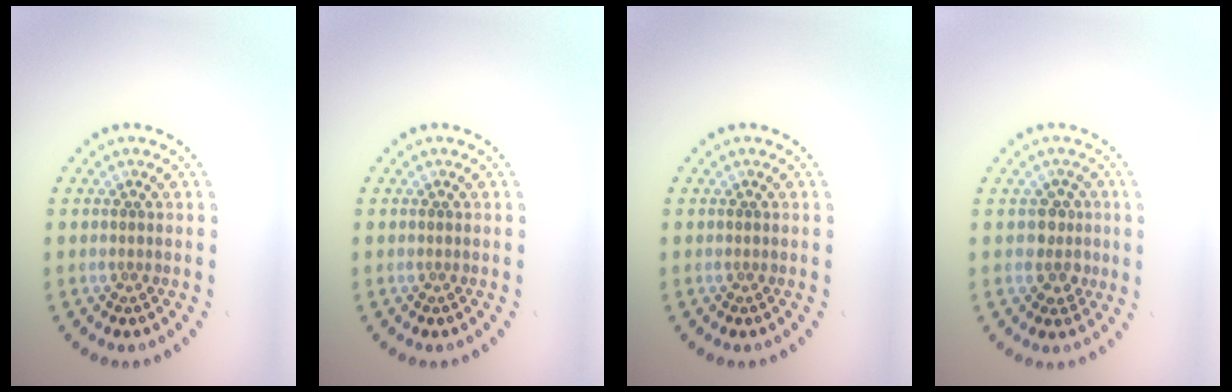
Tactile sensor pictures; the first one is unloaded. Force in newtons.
{"total": 0.0}
{"total": 0.0}
{"total": 2.0, "press": 1.7, "slide": 1.1}